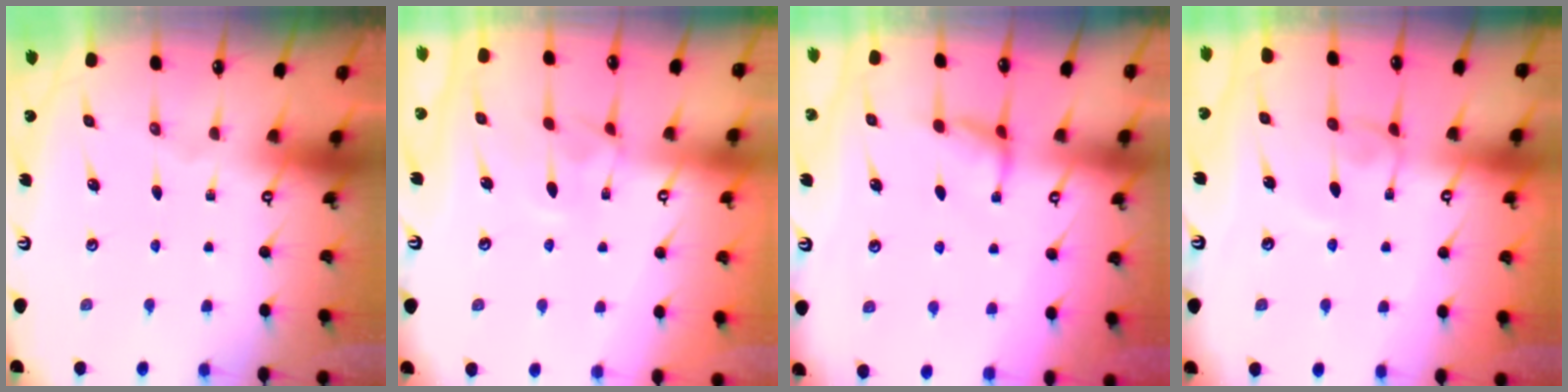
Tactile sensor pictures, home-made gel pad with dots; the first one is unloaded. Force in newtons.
{"total": 2.9, "press": 2.8, "slide": 0.4}
{"total": 1.8, "press": 1.7, "slide": 0.5}
{"total": 0.7, "press": 0.6, "slide": 0.4}